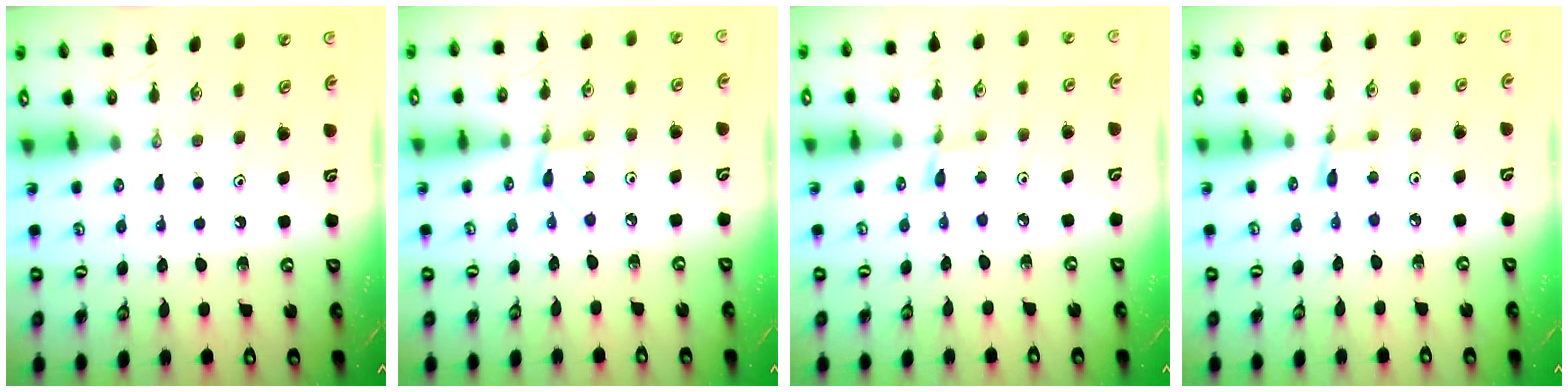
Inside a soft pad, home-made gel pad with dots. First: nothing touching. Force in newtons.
{"total": 2.5, "press": 2.5, "slide": 0.3}
{"total": 2.1, "press": 2.1, "slide": 0.3}
{"total": 2.1, "press": 2.1, "slide": 0.3}